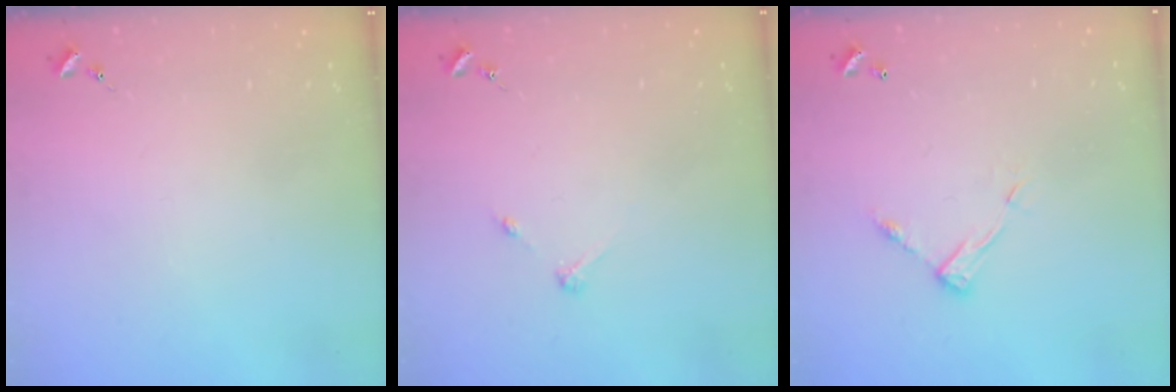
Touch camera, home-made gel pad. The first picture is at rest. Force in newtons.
{"total": 2.7, "press": 2.7, "slide": 0.3}
{"total": 7.9, "press": 7.9, "slide": 0.3}